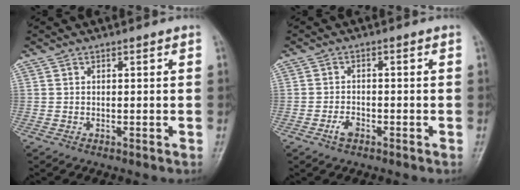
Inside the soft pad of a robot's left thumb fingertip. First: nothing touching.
{"total": 2.6, "force": [-1.6, 1.4, 1.5], "torque": [-0.029, 0.011, -0.028]}